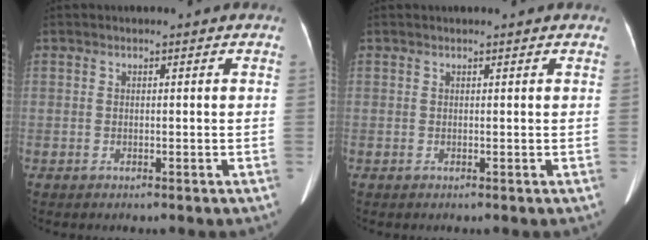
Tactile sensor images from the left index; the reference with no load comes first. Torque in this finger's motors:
{"motor_torque": [0.11, 0.09, -0.02, -0.02]}